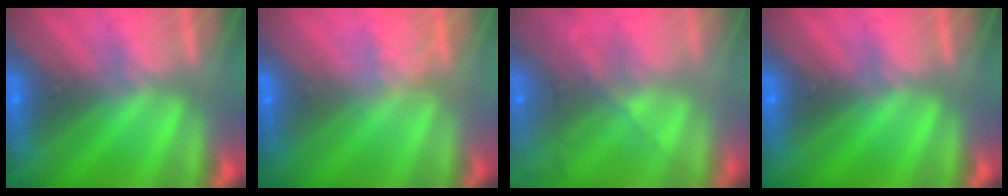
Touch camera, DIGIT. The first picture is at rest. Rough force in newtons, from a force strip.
{"total": 1.8}
{"total": 7.6}
{"total": 0.0}